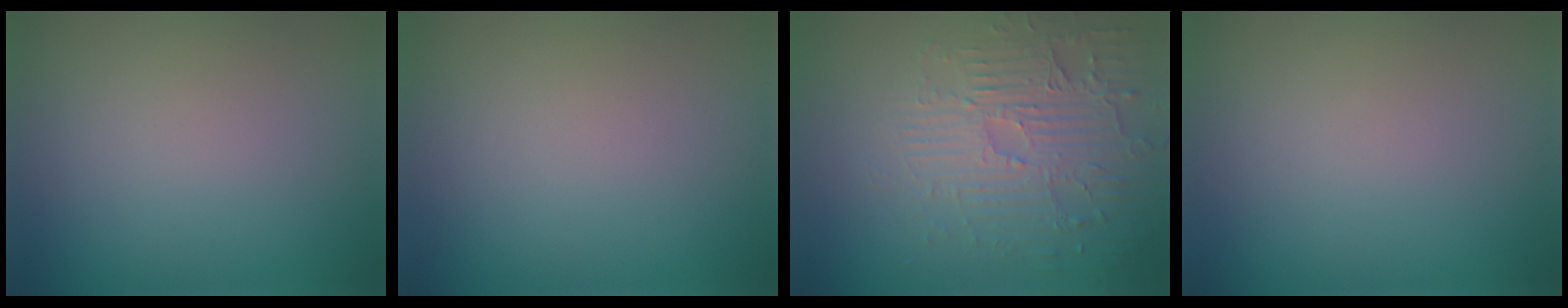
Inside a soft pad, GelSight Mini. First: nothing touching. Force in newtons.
{"total": 0.0}
{"total": 4.1, "press": 3.7, "slide": 1.9}
{"total": 0.0}